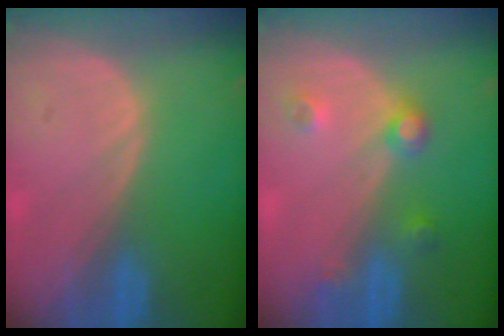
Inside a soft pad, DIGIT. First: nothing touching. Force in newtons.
{"total": 3.7, "press": 3.4, "slide": 1.4}